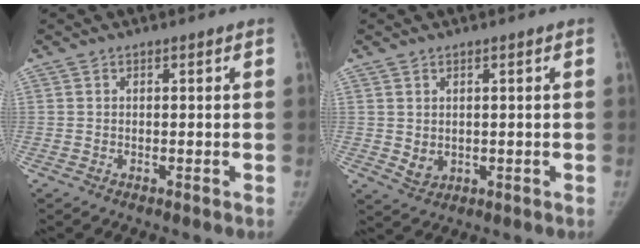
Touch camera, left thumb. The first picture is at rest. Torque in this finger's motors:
{"motor_torque": [0.09, 0.47, 0.29, 0.30, 0.00]}